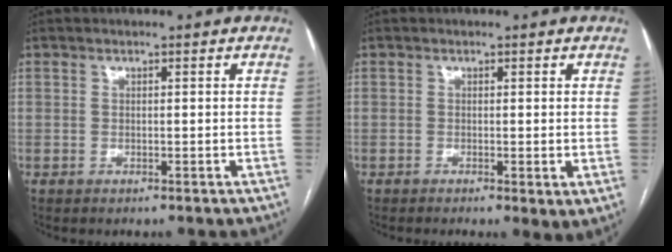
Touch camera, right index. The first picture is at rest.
{"total": 2.5, "force": [-0.5, 0.6, 2.3], "torque": [-0.033, -0.009, -0.008]}